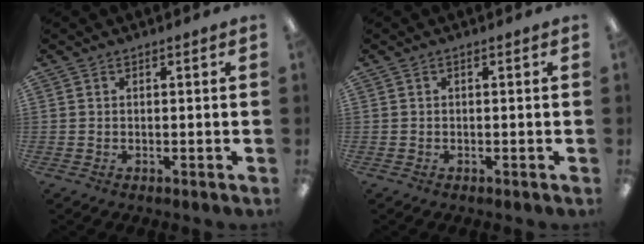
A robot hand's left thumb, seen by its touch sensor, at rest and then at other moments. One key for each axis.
{"total": 0.0}